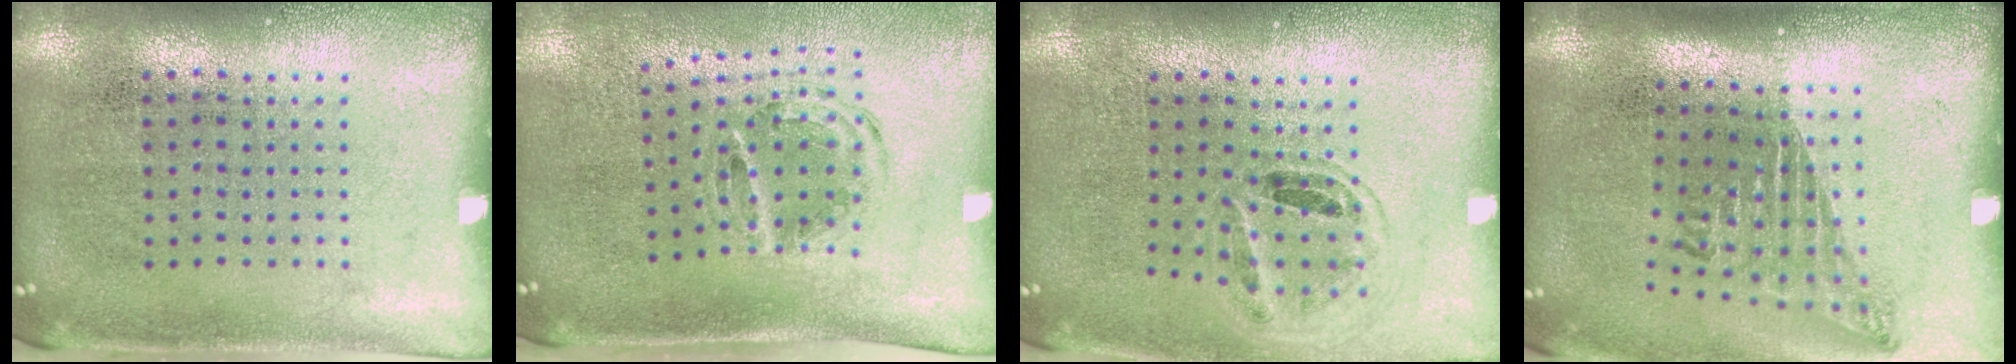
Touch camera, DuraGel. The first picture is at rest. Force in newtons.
{"total": 1.1, "press": 1.0, "slide": 0.3}
{"total": 0.9, "press": 0.9, "slide": 0.0}
{"total": 1.7, "press": 1.1, "slide": 1.3}